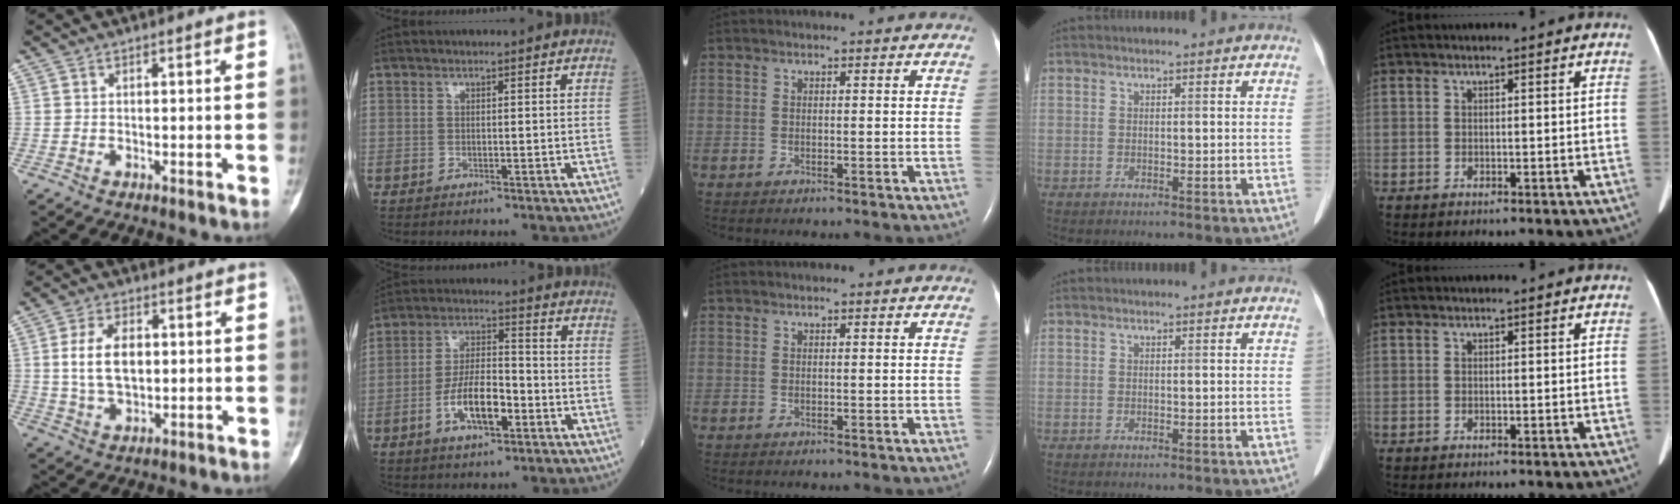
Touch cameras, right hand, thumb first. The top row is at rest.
{"thumb": {"total": 9.1, "force": [1.0, 5.5, 7.1], "torque": [-0.124, 0.000, 0.024]}, "index": {"total": 9.6, "force": [-3.7, 3.4, 8.1], "torque": [-0.159, 0.008, -0.068]}}